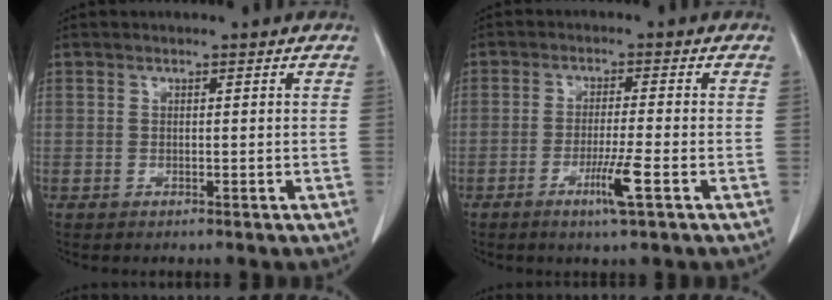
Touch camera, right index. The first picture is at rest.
{"total": 5.2, "force": [-2.4, -0.5, 4.6], "torque": [-0.084, -0.012, -0.044]}